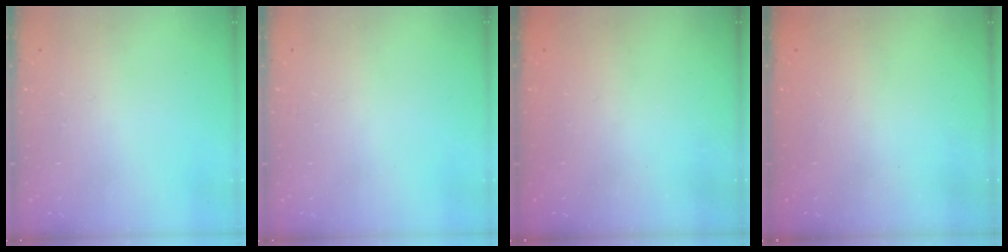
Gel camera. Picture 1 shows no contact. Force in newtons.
{"total": 0.0}
{"total": 2.5, "press": 2.3, "slide": 0.8}
{"total": 2.5, "press": 2.3, "slide": 0.8}